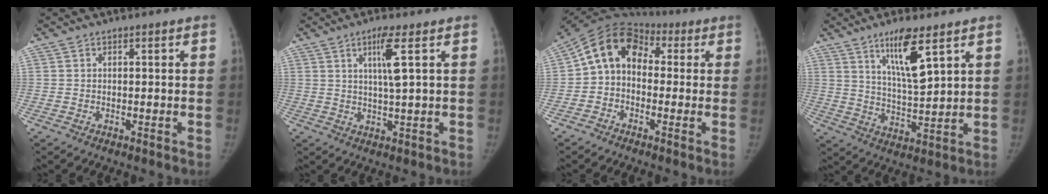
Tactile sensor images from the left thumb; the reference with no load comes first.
{"total": 5.4, "force": [2.0, 0.0, 5.1], "torque": [-0.101, -0.010, 0.040]}
{"total": 11.5, "force": [0.2, 9.2, 7.0], "torque": [-0.104, 0.043, -0.017]}
{"total": 10.2, "force": [5.7, 2.0, 8.1], "torque": [-0.141, -0.040, 0.109]}